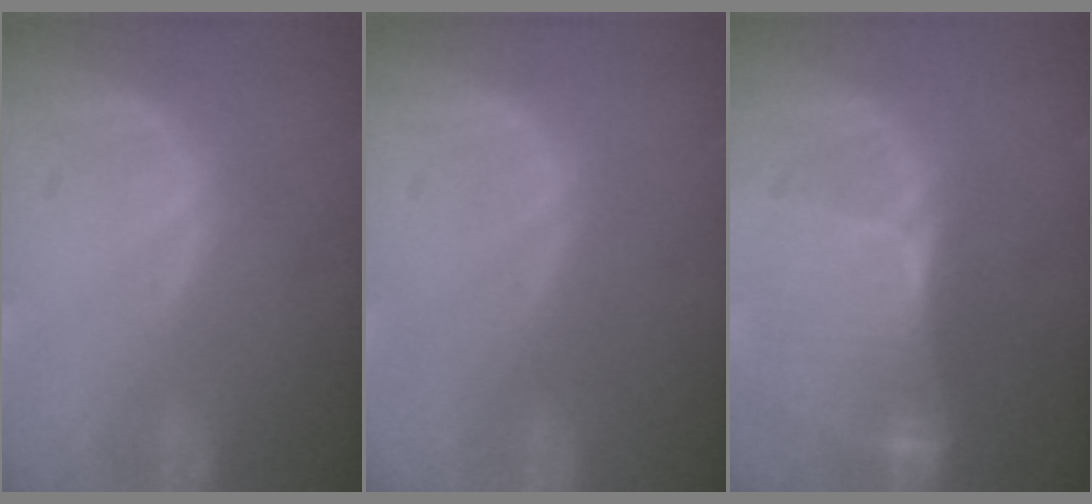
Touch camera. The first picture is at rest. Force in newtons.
{"total": 0.0}
{"total": 7.3, "press": 7.3, "slide": 1.0}